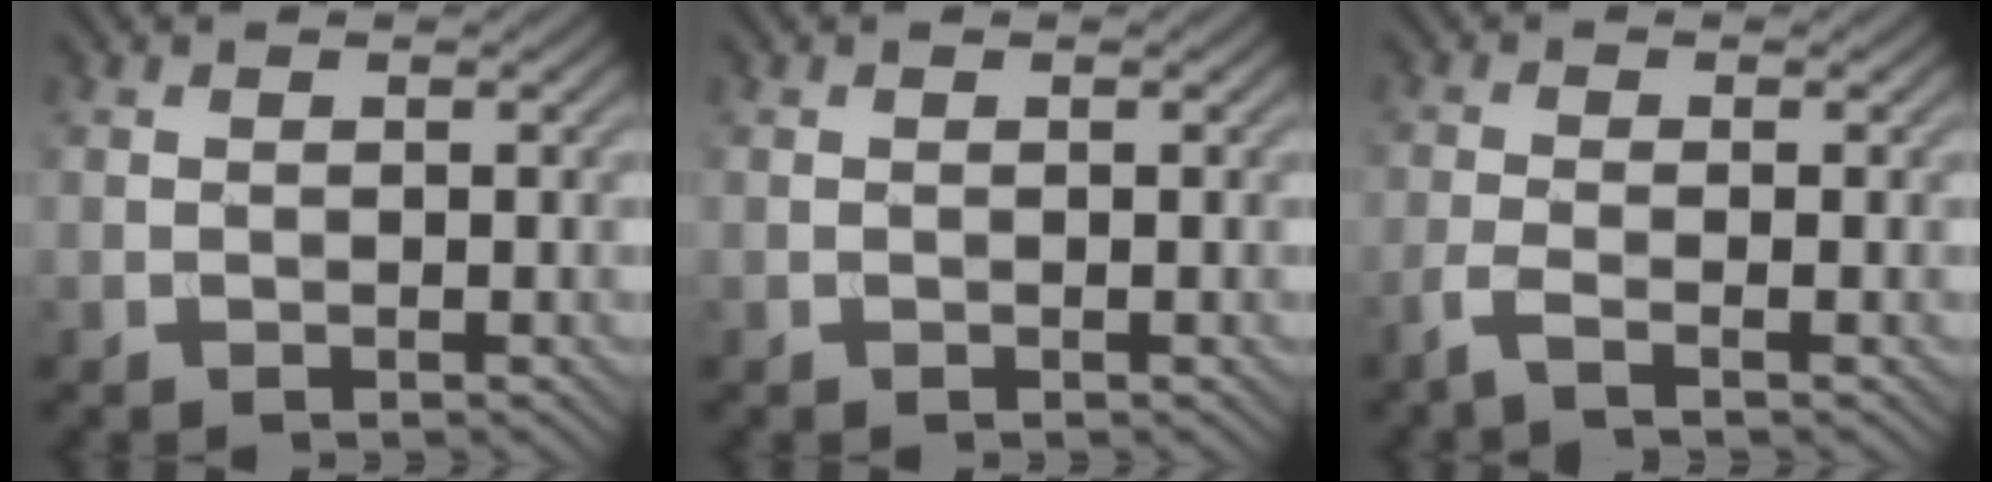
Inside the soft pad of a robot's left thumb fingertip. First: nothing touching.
{"total": 0.0}
{"total": 2.7, "force": [-1.6, 0.3, 2.1], "torque": [-0.043, 0.001, -0.048]}